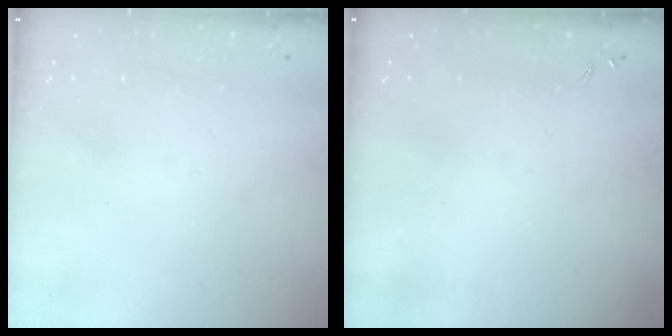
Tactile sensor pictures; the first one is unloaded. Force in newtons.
{"total": 0.0}